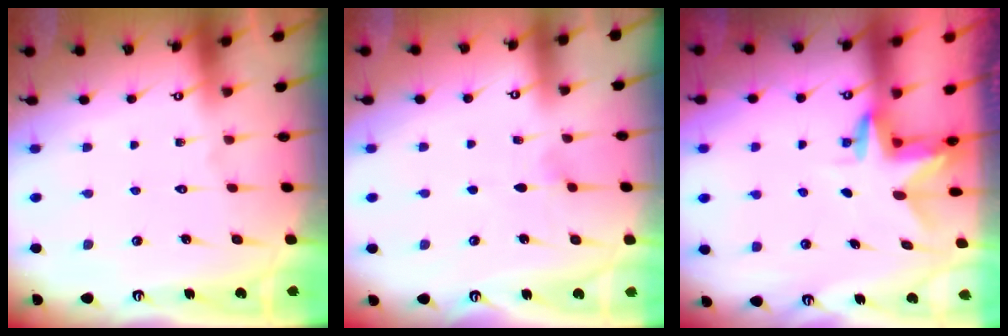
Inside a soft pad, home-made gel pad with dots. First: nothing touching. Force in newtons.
{"total": 4.6, "press": 4.3, "slide": 1.5}
{"total": 3.1, "press": 3.1, "slide": 0.2}